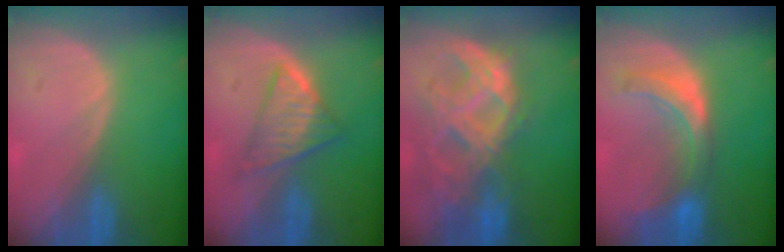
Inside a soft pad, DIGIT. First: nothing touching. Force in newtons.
{"total": 5.9, "press": 5.6, "slide": 2.0}
{"total": 11.2, "press": 9.4, "slide": 6.0}
{"total": 7.4, "press": 6.8, "slide": 2.9}